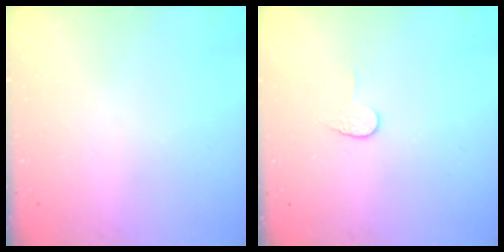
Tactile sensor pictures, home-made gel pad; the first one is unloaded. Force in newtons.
{"total": 5.3, "press": 5.3, "slide": 0.5}